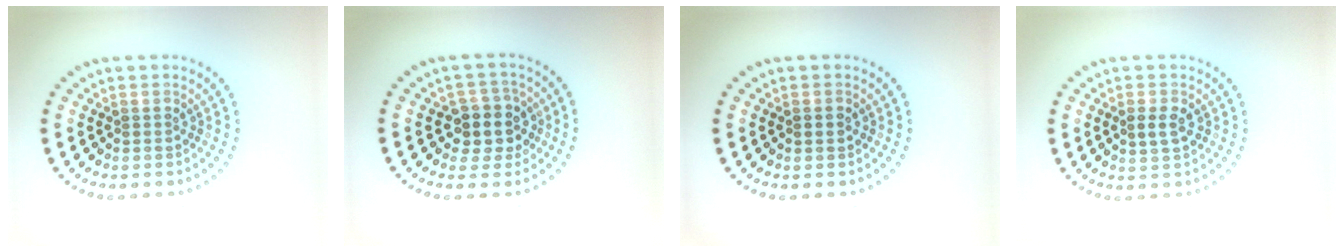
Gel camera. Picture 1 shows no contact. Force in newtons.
{"total": 3.4, "press": 3.0, "slide": 1.6}
{"total": 1.1, "press": 1.1, "slide": 0.1}
{"total": 1.9, "press": 1.9, "slide": 0.2}